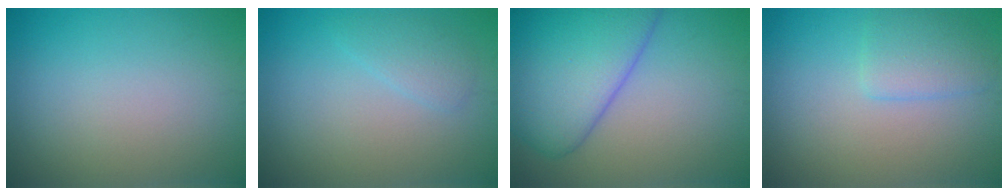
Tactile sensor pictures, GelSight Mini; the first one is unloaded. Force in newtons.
{"total": 1.6, "press": 1.6, "slide": 0.2}
{"total": 9.0, "press": 9.0, "slide": 0.6}
{"total": 2.6, "press": 2.6, "slide": 0.1}